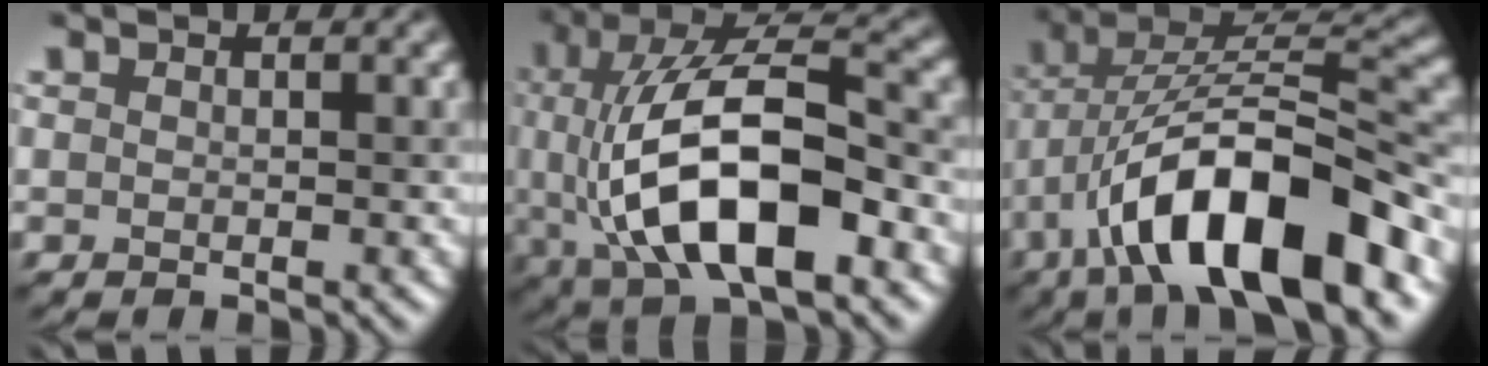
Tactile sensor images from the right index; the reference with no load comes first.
{"total": 12.6, "force": [-2.0, 5.5, 11.1], "torque": [-0.206, 0.004, -0.040]}
{"total": 12.8, "force": [-6.3, 4.3, 10.3], "torque": [-0.164, 0.019, -0.109]}